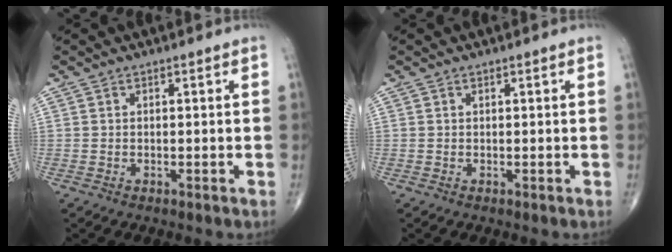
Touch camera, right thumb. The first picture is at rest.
{"total": 0.0}